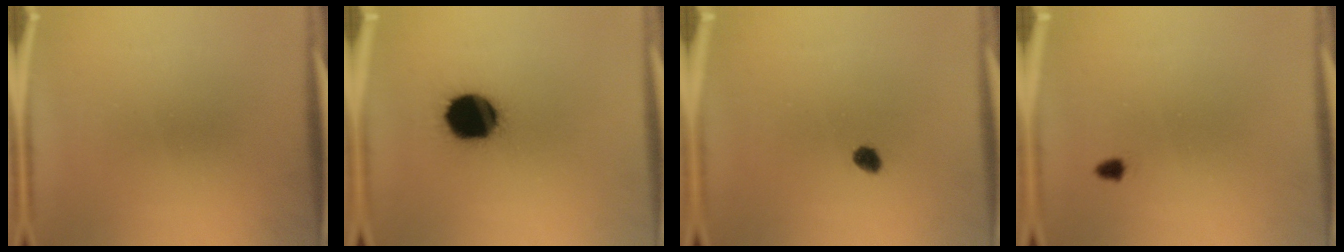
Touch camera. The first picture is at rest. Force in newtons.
{"total": 17.1}
{"total": 2.2}
{"total": 1.1}